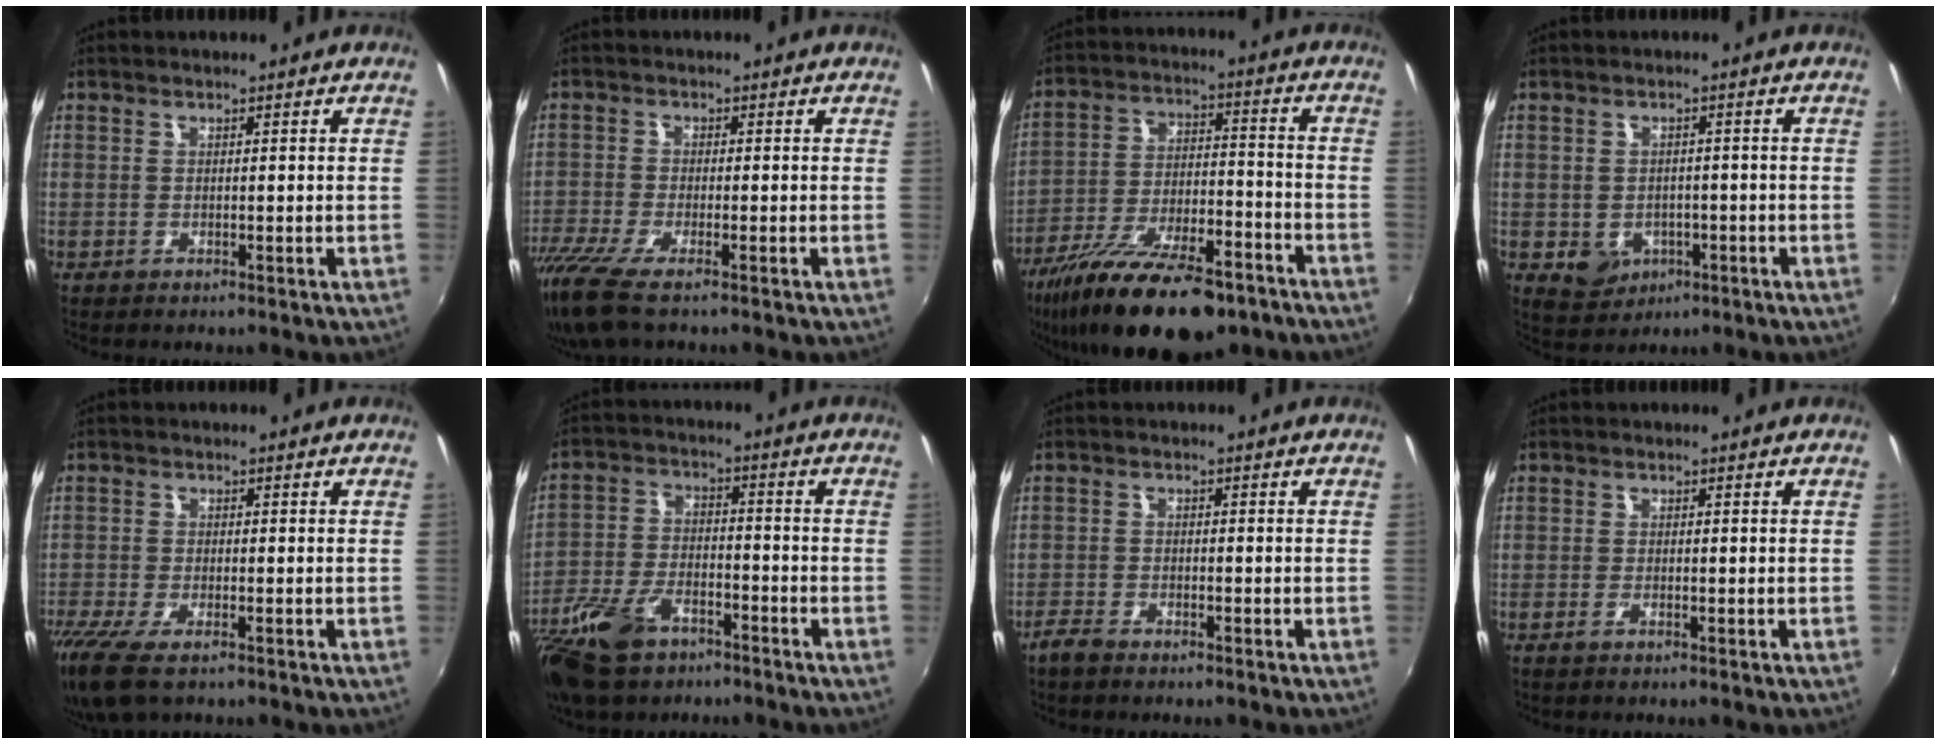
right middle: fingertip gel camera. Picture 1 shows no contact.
{"total": 9.6, "force": [-7.0, 1.5, 6.3], "torque": [-0.152, -0.044, -0.133]}
{"total": 21.6, "force": [-15.0, 7.9, 13.4], "torque": [-0.250, -0.034, -0.234]}
{"total": 5.6, "force": [-1.9, 4.7, 2.3], "torque": [-0.053, -0.002, -0.014]}
{"total": 8.2, "force": [-5.8, 2.4, 5.3], "torque": [-0.127, -0.036, -0.109]}
{"total": 13.7, "force": [-9.2, 6.7, 7.5], "torque": [-0.182, -0.016, -0.176]}
{"total": 2.9, "force": [-2.5, 0.8, 1.2], "torque": [-0.038, -0.003, -0.051]}
{"total": 1.0, "force": [-0.7, -0.1, 0.7], "torque": [-0.017, -0.003, -0.016]}